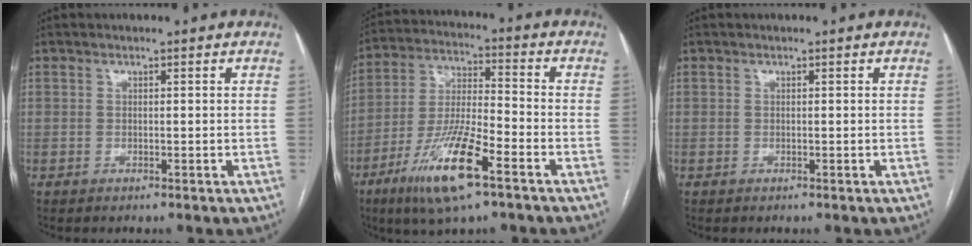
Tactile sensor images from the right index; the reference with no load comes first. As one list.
[{"total": 14.1, "force": [-7.7, 2.3, 11.6], "torque": [-0.233, -0.018, -0.138]}, {"total": 0.0}]